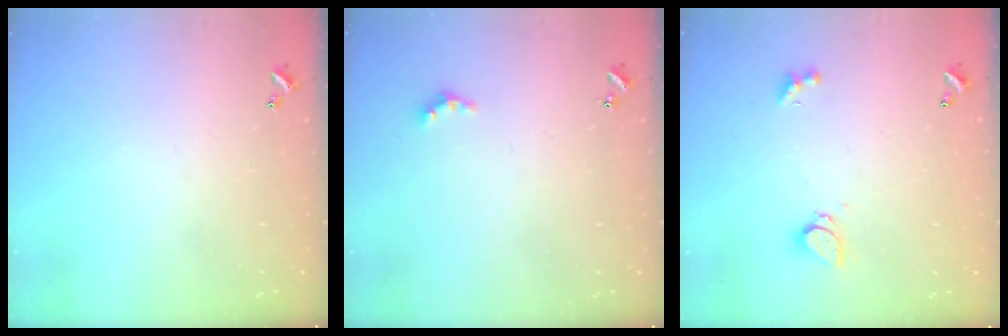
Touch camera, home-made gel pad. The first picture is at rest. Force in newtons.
{"total": 2.5, "press": 2.4, "slide": 0.4}
{"total": 1.4, "press": 1.3, "slide": 0.4}